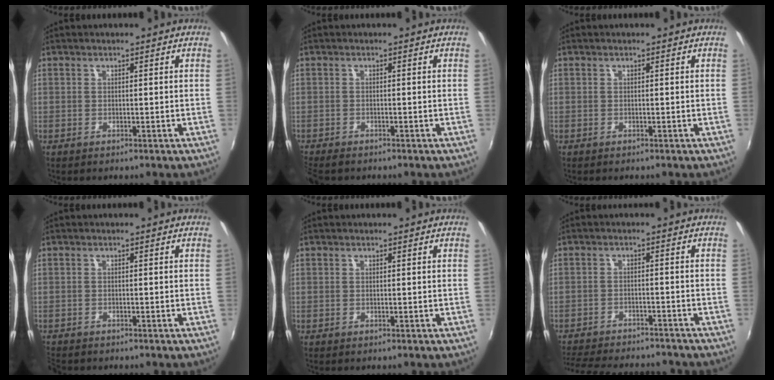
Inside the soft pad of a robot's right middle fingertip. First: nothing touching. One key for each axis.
{"total": 3.7, "fx": -3.3, "fy": 0.9, "fz": 1.3, "tx": -0.039, "ty": -0.023, "tz": -0.063}
{"total": 0.0}
{"total": 2.3, "fx": -2.2, "fy": 0.6, "fz": 0.5, "tx": -0.018, "ty": -0.014, "tz": -0.041}
{"total": 0.0}
{"total": 16.0, "fx": -14.1, "fy": 4.1, "fz": 6.4, "tx": -0.140, "ty": -0.014, "tz": -0.202}